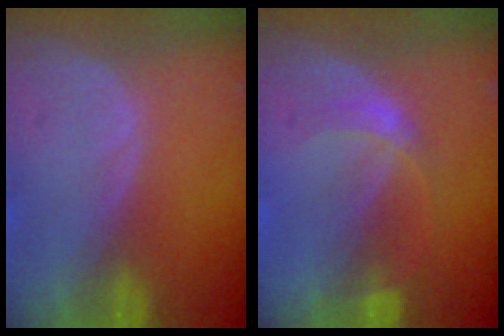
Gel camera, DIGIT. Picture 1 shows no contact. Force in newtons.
{"total": 2.9, "press": 2.9, "slide": 0.1}